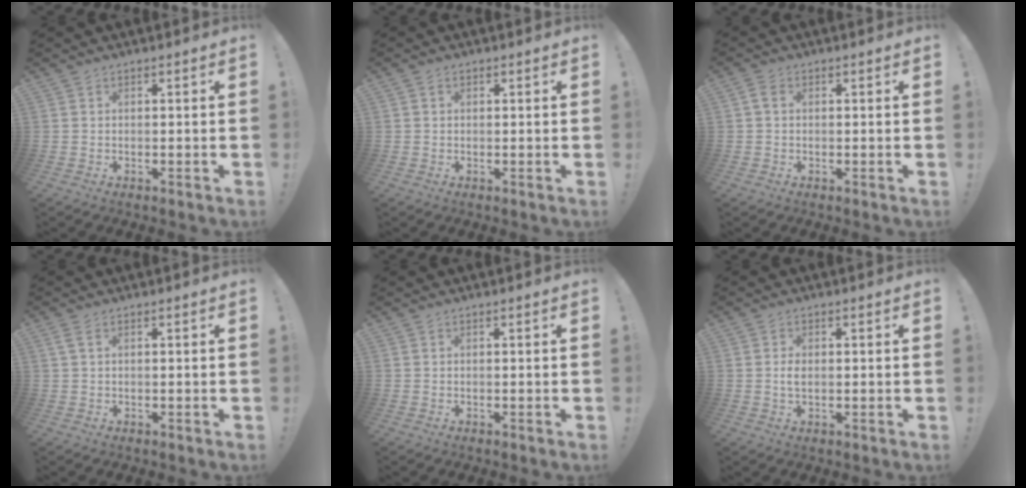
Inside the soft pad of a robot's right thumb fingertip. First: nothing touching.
{"total": 0.7, "force": [0.2, 0.6, 0.2], "torque": [0.004, 0.000, 0.002]}
{"total": 2.4, "force": [0.6, 1.8, 1.5], "torque": [-0.024, 0.004, 0.010]}
{"total": 2.3, "force": [0.9, 1.1, 1.8], "torque": [-0.037, 0.004, 0.018]}
{"total": 0.0}
{"total": 2.4, "force": [0.0, 1.4, 2.0], "torque": [-0.030, 0.001, -0.002]}